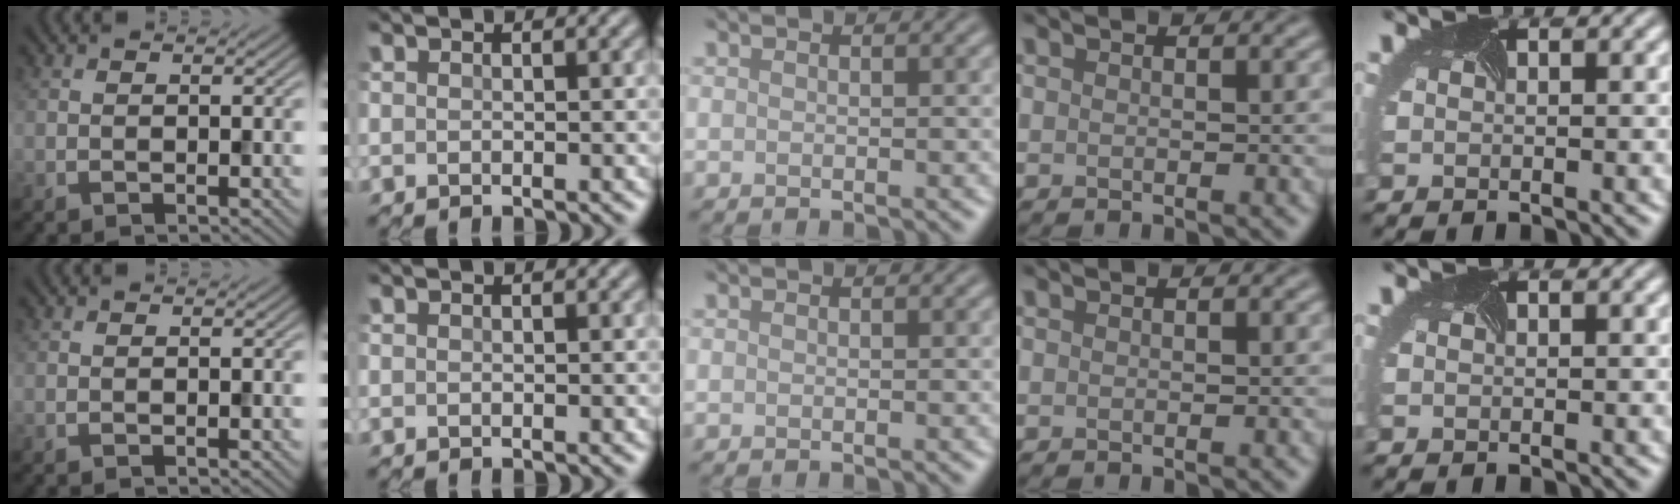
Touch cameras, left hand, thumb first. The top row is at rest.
{}